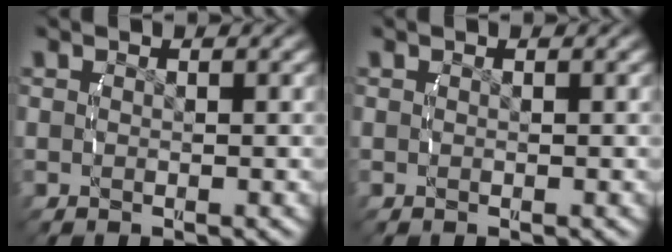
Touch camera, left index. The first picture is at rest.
{"total": 0.0}